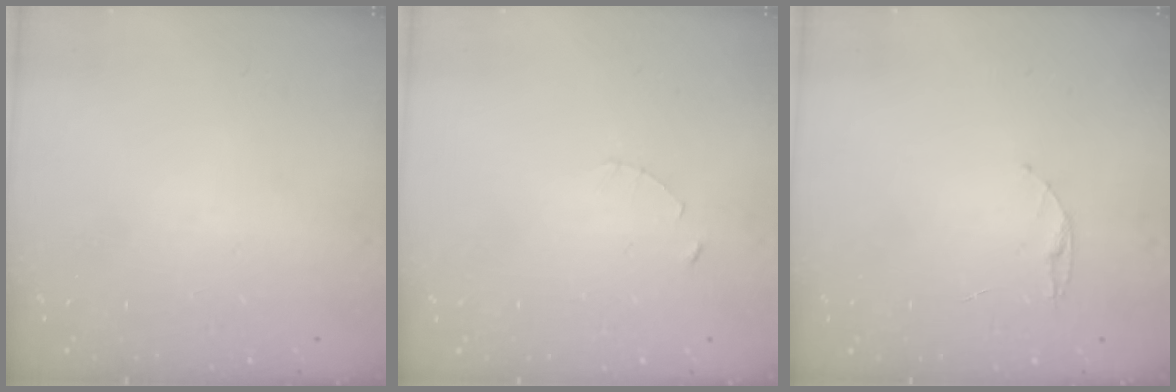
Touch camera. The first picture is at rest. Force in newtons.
{"total": 1.0, "press": 1.0, "slide": 0.2}
{"total": 4.5, "press": 4.4, "slide": 0.4}